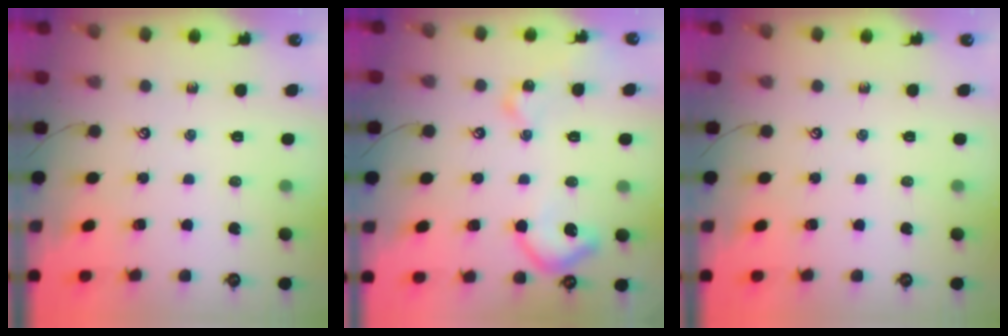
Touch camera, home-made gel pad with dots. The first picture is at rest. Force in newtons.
{"total": 8.2, "press": 8.2, "slide": 1.1}
{"total": 0.0}